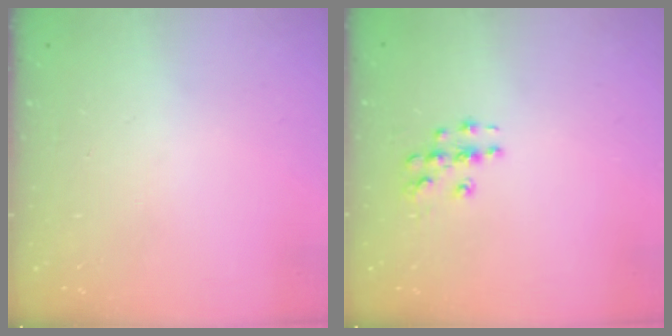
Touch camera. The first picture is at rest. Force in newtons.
{"total": 5.4, "press": 5.4, "slide": 0.5}